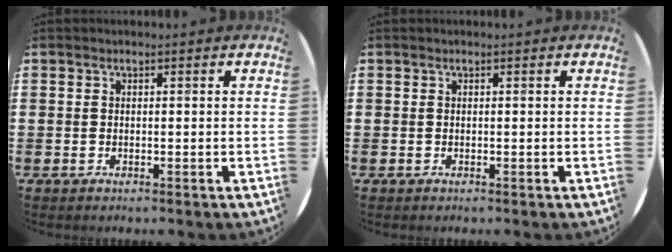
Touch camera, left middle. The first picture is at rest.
{"total": 0.0}